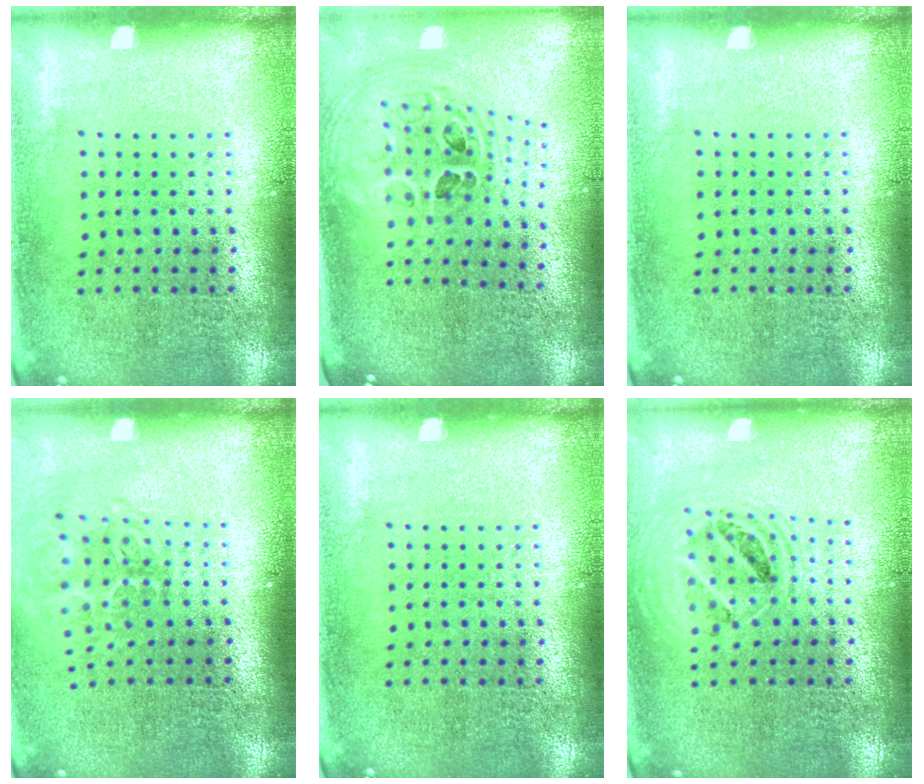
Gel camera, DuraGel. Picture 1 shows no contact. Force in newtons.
{"total": 1.5, "press": 1.4, "slide": 0.7}
{"total": 0.0}
{"total": 1.7, "press": 1.1, "slide": 1.3}
{"total": 0.0}
{"total": 1.5, "press": 1.3, "slide": 0.7}